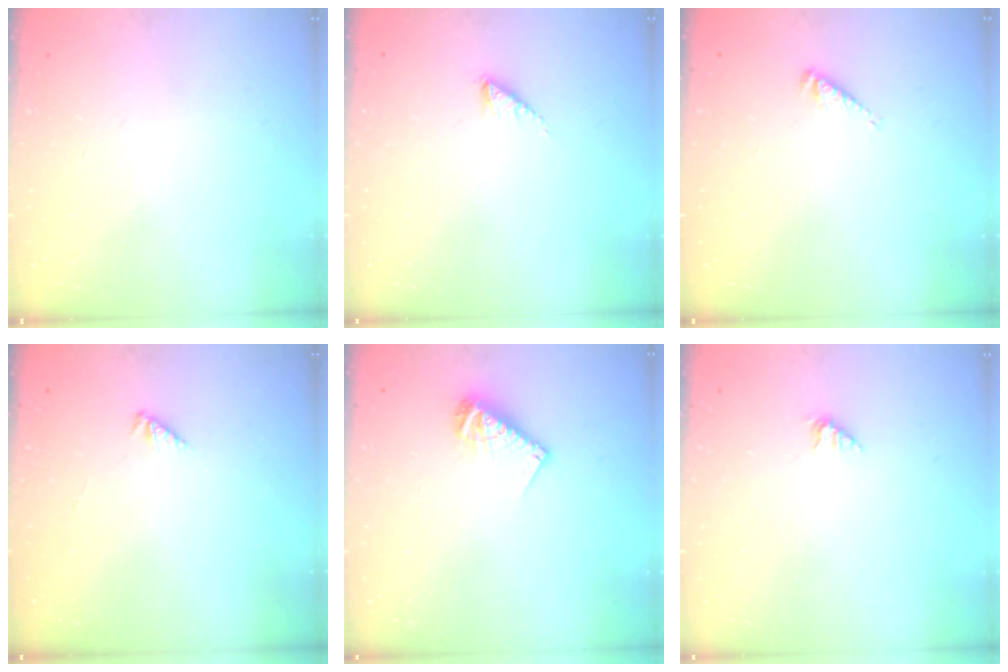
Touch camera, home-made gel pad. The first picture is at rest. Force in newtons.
{"total": 0.8, "press": 0.8, "slide": 0.1}
{"total": 2.5, "press": 2.4, "slide": 0.5}
{"total": 0.0}
{"total": 8.2, "press": 8.2, "slide": 0.7}
{"total": 1.5, "press": 1.4, "slide": 0.3}